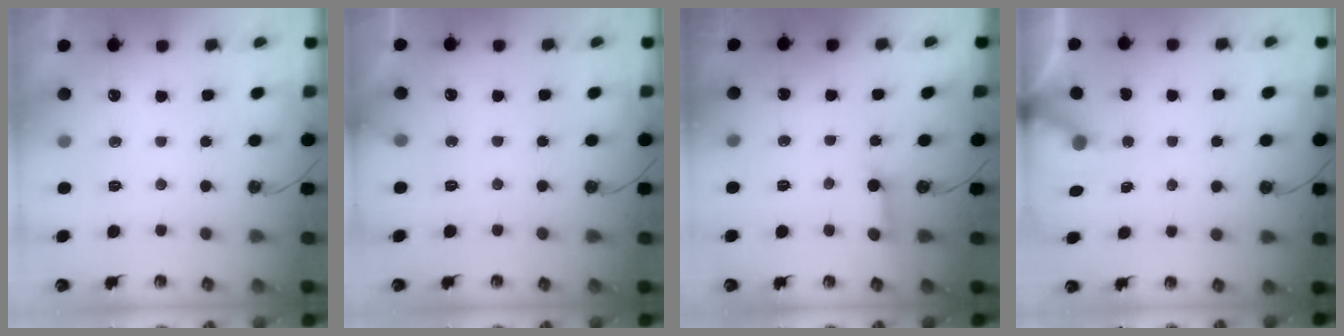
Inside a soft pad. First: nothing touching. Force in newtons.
{"total": 2.8, "press": 2.8, "slide": 0.2}
{"total": 3.0, "press": 3.0, "slide": 0.4}
{"total": 5.4, "press": 5.4, "slide": 0.2}